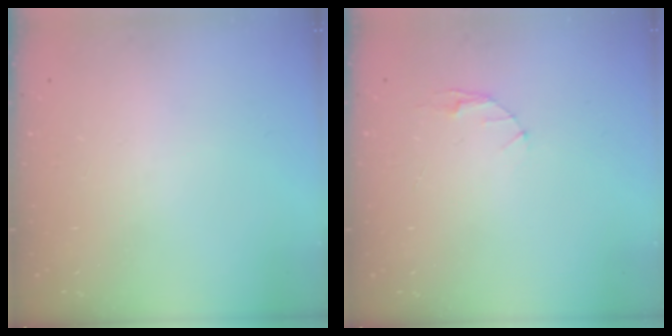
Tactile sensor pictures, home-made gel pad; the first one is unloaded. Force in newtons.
{"total": 3.1, "press": 3.1, "slide": 0.4}